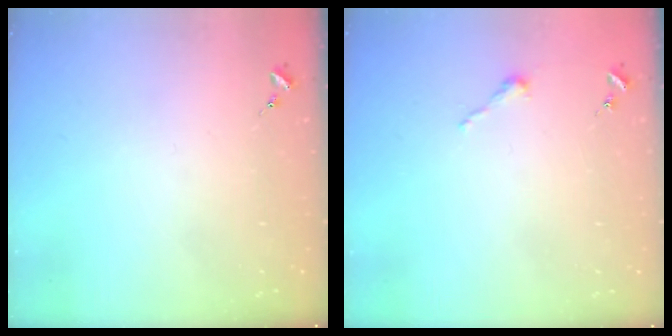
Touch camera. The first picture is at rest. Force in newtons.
{"total": 2.5, "press": 2.5, "slide": 0.2}